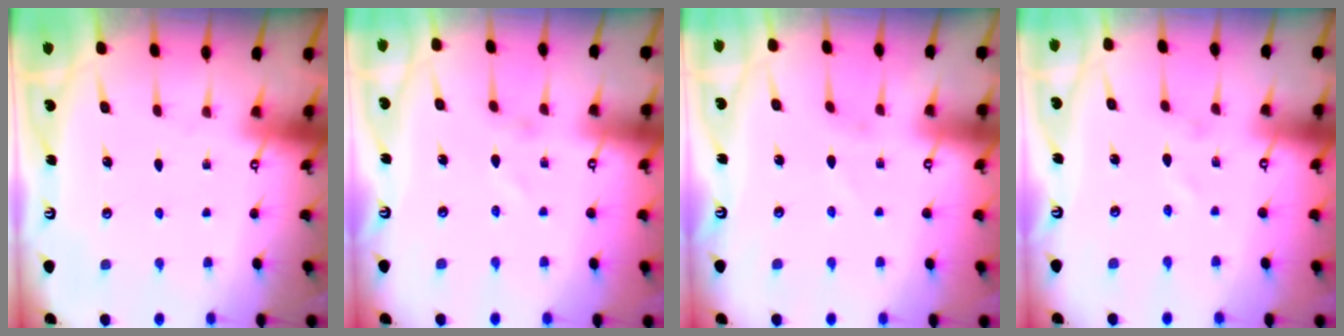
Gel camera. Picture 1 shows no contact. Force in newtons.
{"total": 0.8, "press": 0.8, "slide": 0.3}
{"total": 0.0}
{"total": 0.7, "press": 0.7, "slide": 0.0}